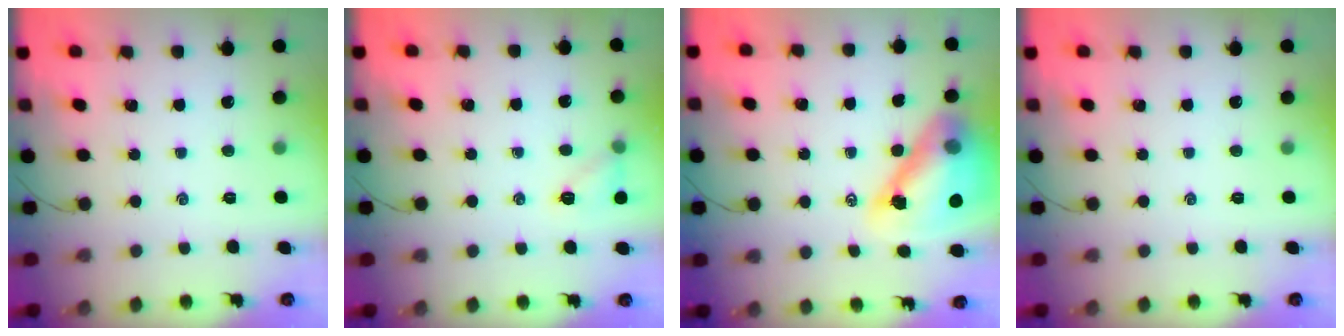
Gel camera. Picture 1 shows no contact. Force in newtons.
{"total": 7.4, "press": 7.2, "slide": 1.6}
{"total": 16.3, "press": 15.7, "slide": 4.2}
{"total": 0.0}